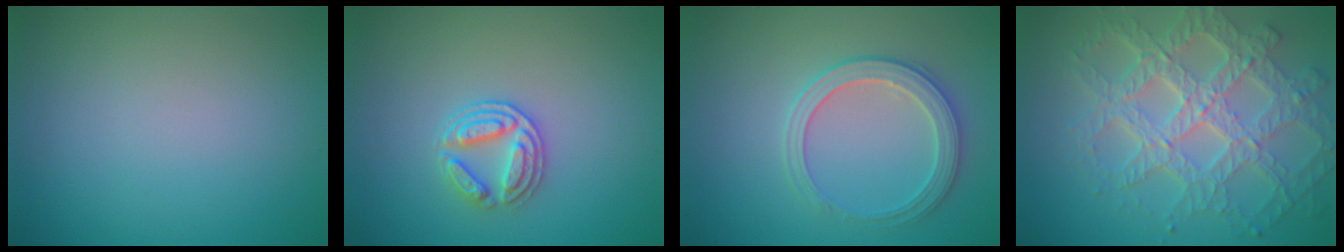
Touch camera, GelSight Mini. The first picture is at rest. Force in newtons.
{"total": 2.9, "press": 2.7, "slide": 1.0}
{"total": 3.3, "press": 3.2, "slide": 0.4}
{"total": 7.8, "press": 5.8, "slide": 5.3}